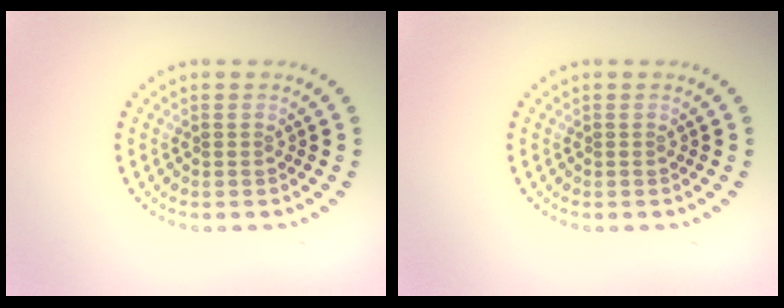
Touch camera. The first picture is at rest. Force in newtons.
{"total": 0.0}